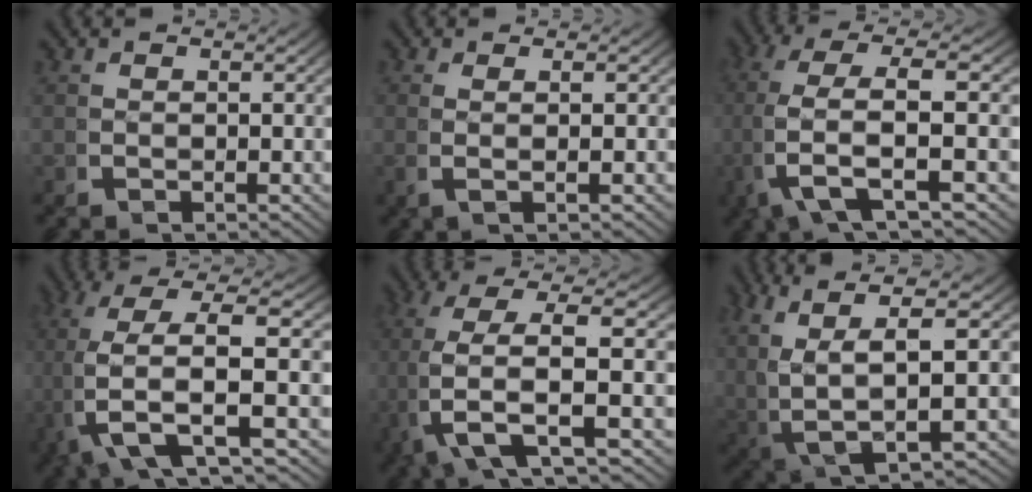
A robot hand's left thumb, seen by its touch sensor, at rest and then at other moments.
{"total": 1.7, "force": [0.2, -0.6, 1.5], "torque": [-0.037, 0.001, 0.003]}
{"total": 7.7, "force": [0.0, 2.3, 7.4], "torque": [-0.172, -0.005, -0.001]}
{"total": 9.5, "force": [0.5, 3.5, 8.9], "torque": [-0.203, -0.012, 0.011]}
{"total": 8.5, "force": [0.1, 2.8, 8.1], "torque": [-0.188, -0.009, 0.003]}
{"total": 9.4, "force": [0.6, 4.7, 8.1], "torque": [-0.162, -0.019, 0.016]}